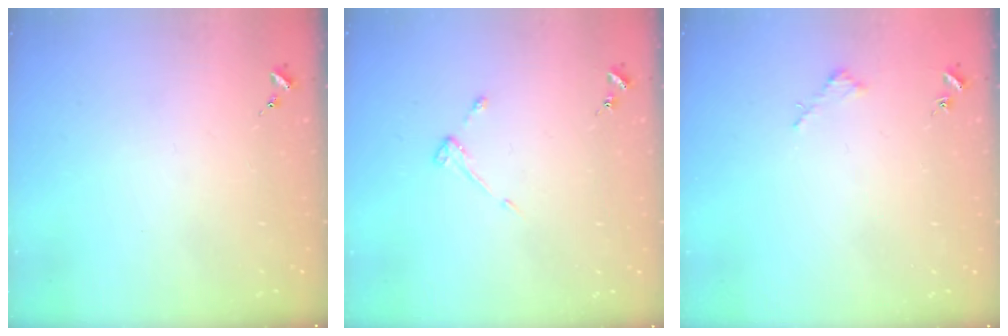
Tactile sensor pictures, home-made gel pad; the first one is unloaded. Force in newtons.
{"total": 2.8, "press": 2.8, "slide": 0.3}
{"total": 1.9, "press": 1.9, "slide": 0.2}